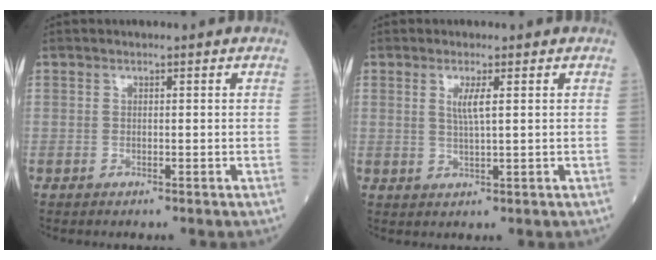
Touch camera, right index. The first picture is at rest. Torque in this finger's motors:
{"motor_torque": [0.42, 0.23, 0.16, 0.07]}